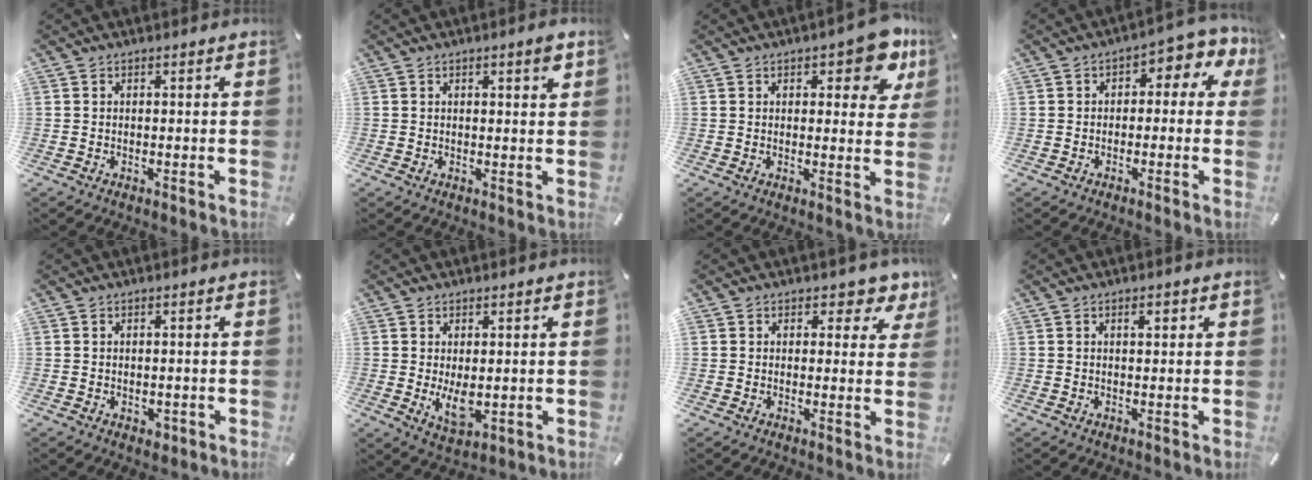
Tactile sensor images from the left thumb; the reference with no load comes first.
{"total": 2.4, "force": [1.3, 0.7, 1.9], "torque": [-0.032, 0.000, 0.020]}
{"total": 9.2, "force": [5.3, 4.2, 6.2], "torque": [-0.067, -0.026, 0.085]}
{"total": 6.0, "force": [0.5, 4.1, 4.3], "torque": [-0.052, -0.004, 0.001]}
{"total": 1.4, "force": [-0.2, 1.3, 0.6], "torque": [-0.011, 0.004, -0.004]}
{"total": 6.3, "force": [0.2, 3.5, 5.2], "torque": [-0.103, -0.011, 0.000]}
{"total": 5.1, "force": [3.2, 3.8, 1.5], "torque": [-0.004, -0.026, 0.052]}
{"total": 2.2, "force": [0.9, 1.0, 1.7], "torque": [-0.020, 0.000, 0.010]}